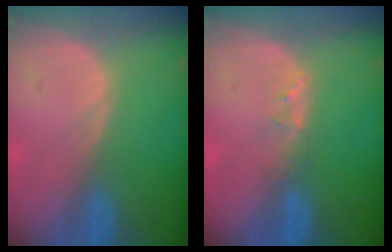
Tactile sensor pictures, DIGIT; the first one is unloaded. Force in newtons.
{"total": 1.2, "press": 1.1, "slide": 0.2}